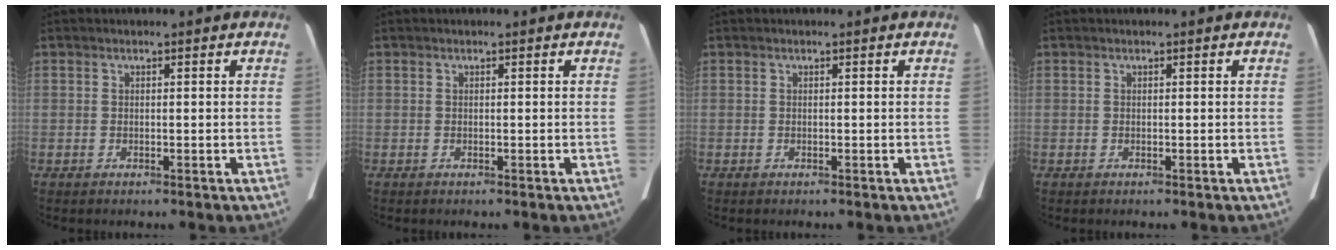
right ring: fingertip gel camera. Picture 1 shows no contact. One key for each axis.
{"total": 0.0}
{"total": 0.0}
{"total": 0.0}